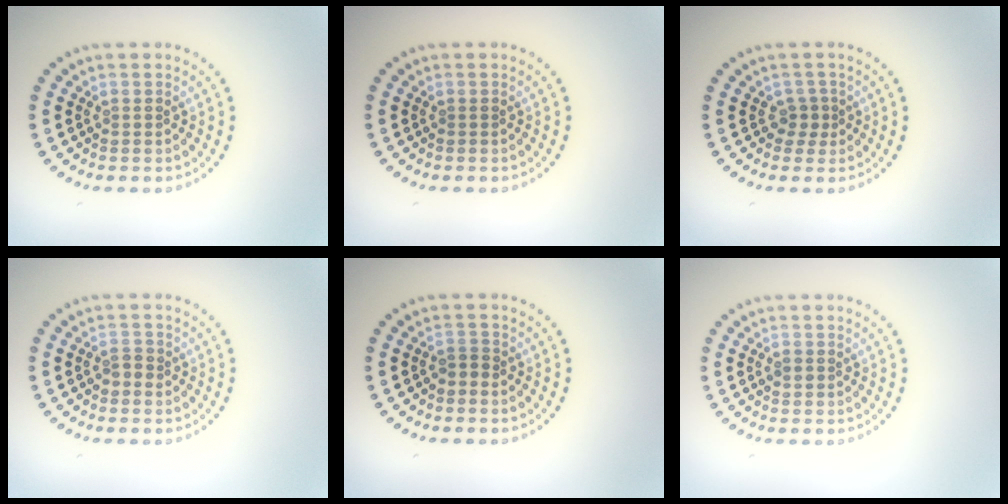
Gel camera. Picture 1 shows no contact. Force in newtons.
{"total": 0.0}
{"total": 1.3, "press": 1.1, "slide": 0.7}
{"total": 1.2, "press": 1.1, "slide": 0.4}
{"total": 0.9, "press": 0.7, "slide": 0.6}
{"total": 1.1, "press": 1.1, "slide": 0.2}